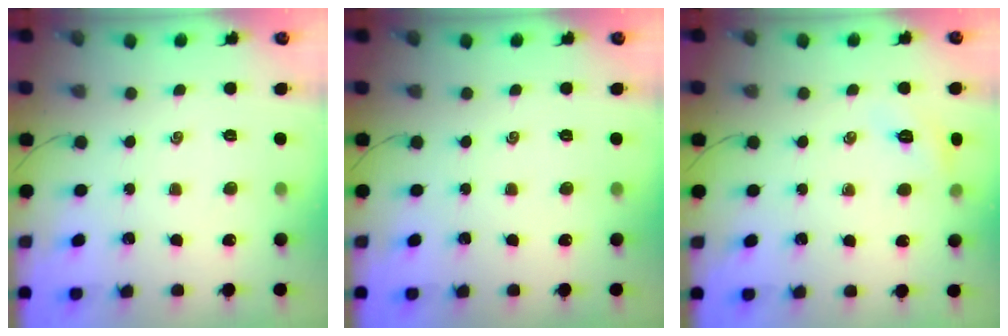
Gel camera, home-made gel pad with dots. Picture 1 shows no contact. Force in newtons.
{"total": 0.0}
{"total": 6.9, "press": 6.7, "slide": 1.6}